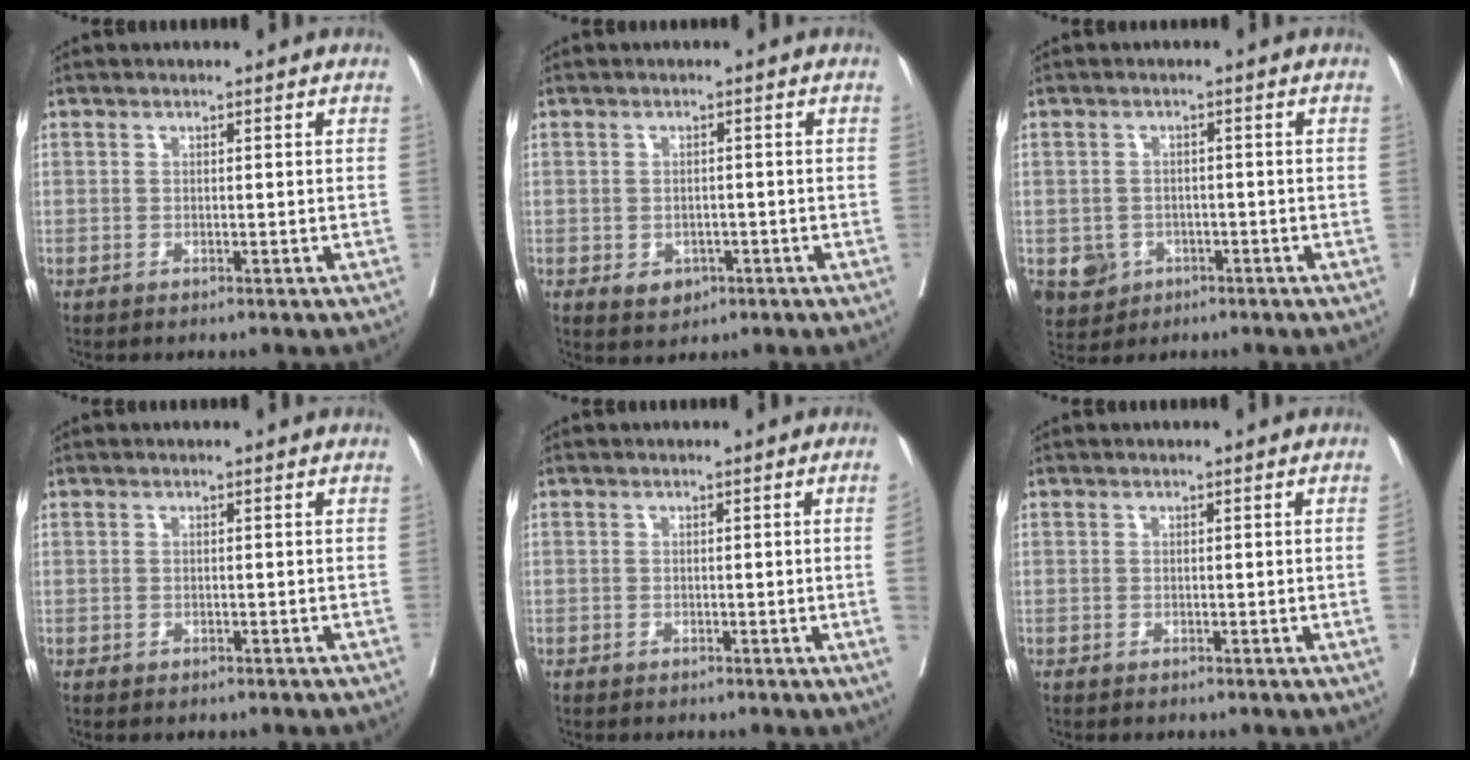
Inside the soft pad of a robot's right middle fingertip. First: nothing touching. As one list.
[{"total": 3.0, "force": [-1.2, 2.3, 1.4], "torque": [-0.015, 0.002, -0.007]}, {"total": 4.8, "force": [-2.0, 4.3, 1.2], "torque": [-0.017, 0.004, -0.024]}, {"total": 0.5, "force": [-0.3, 0.3, 0.2], "torque": [-0.006, 0.001, -0.005]}, {"total": 2.1, "force": [-0.4, -0.6, 2.0], "torque": [-0.025, -0.003, -0.006]}, {"total": 0.8, "force": [-0.1, -0.2, 0.8], "torque": [-0.012, -0.002, 0.001]}]